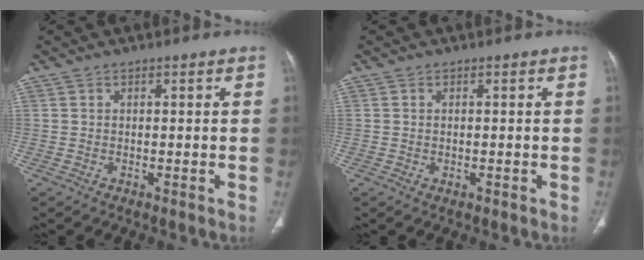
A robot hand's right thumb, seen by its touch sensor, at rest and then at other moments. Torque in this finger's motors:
{"motor_torque": [-0.25, -0.01, -0.13, 0.57, 0.02]}